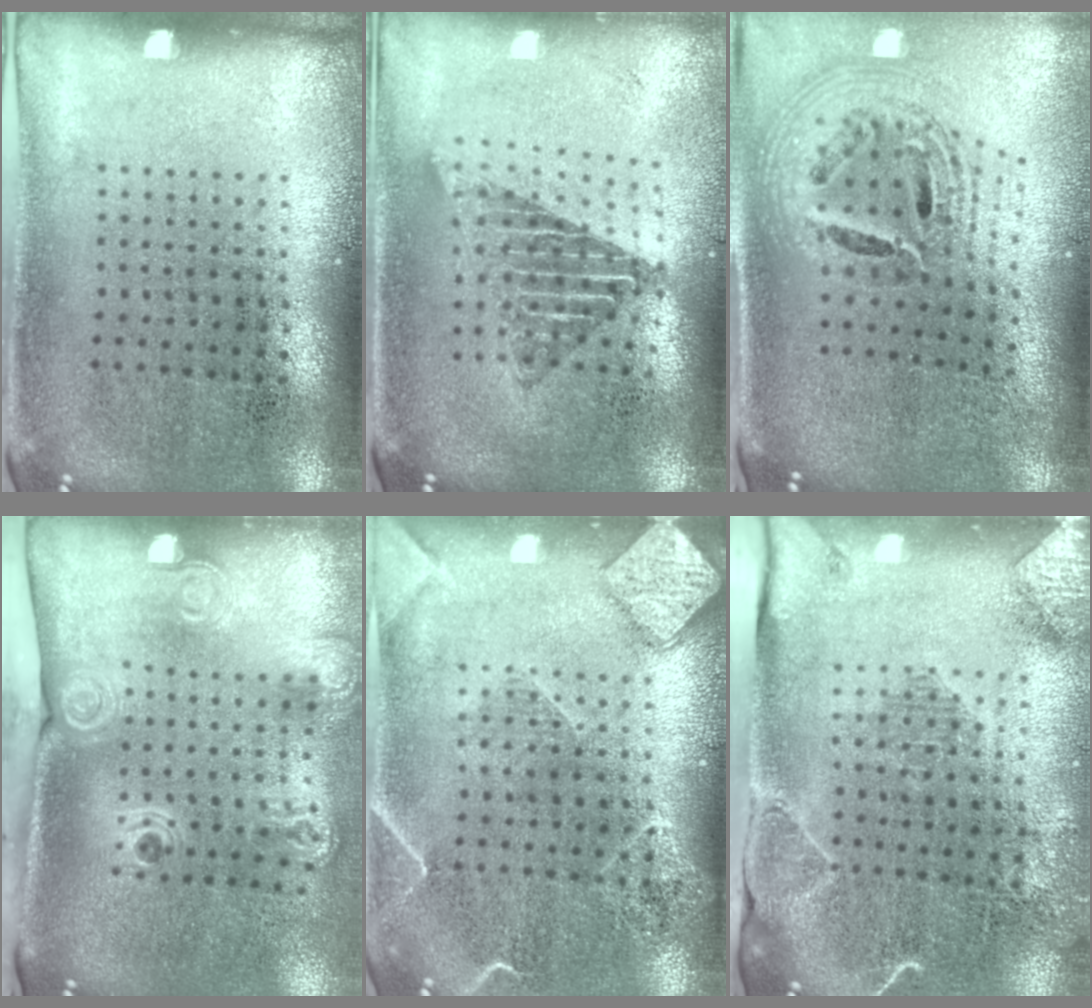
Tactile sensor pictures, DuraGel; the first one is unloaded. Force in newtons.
{"total": 1.6, "press": 1.4, "slide": 0.9}
{"total": 1.9, "press": 1.4, "slide": 1.2}
{"total": 2.3, "press": 1.7, "slide": 1.6}
{"total": 2.8, "press": 2.8, "slide": 0.3}
{"total": 2.0, "press": 2.0, "slide": 0.1}